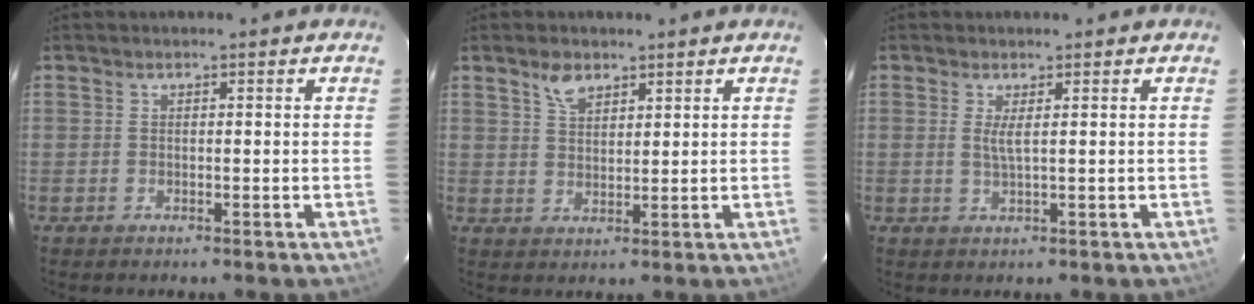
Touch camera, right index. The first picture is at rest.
{"total": 3.8, "force": [2.7, 1.9, 1.9], "torque": [-0.032, 0.007, 0.051]}
{"total": 1.8, "force": [0.5, -0.1, 1.7], "torque": [-0.034, -0.003, 0.007]}